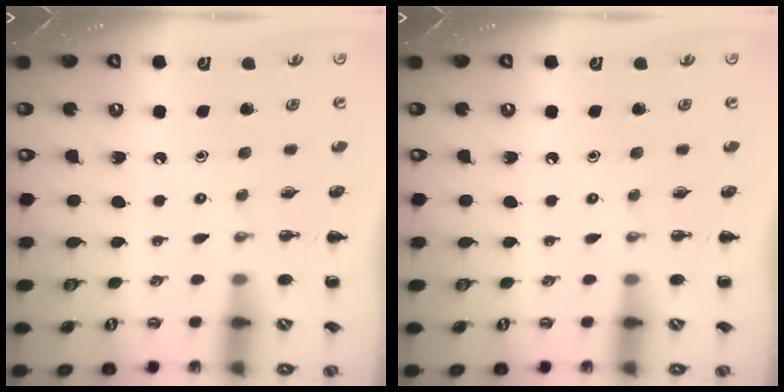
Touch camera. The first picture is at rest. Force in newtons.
{"total": 0.0}